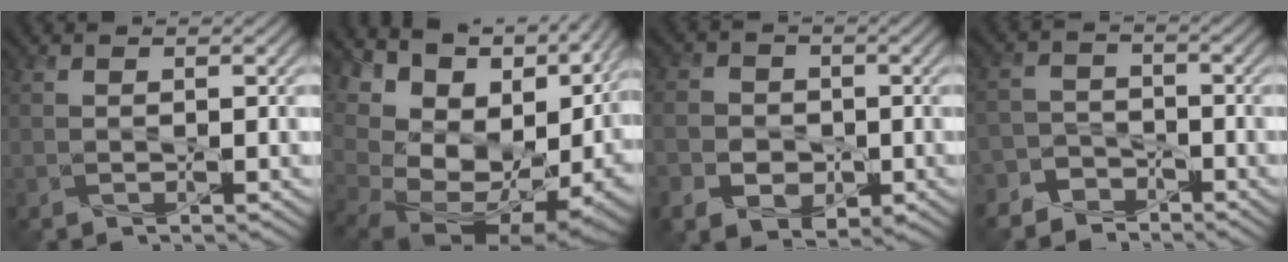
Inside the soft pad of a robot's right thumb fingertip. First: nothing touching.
{"total": 19.1, "force": [3.2, 12.8, 13.7], "torque": [-0.222, -0.004, 0.105]}
{"total": 5.1, "force": [-2.1, 4.2, 1.9], "torque": [-0.042, -0.014, -0.054]}
{"total": 4.5, "force": [-3.8, 2.3, -0.2], "torque": [0.010, -0.001, -0.084]}